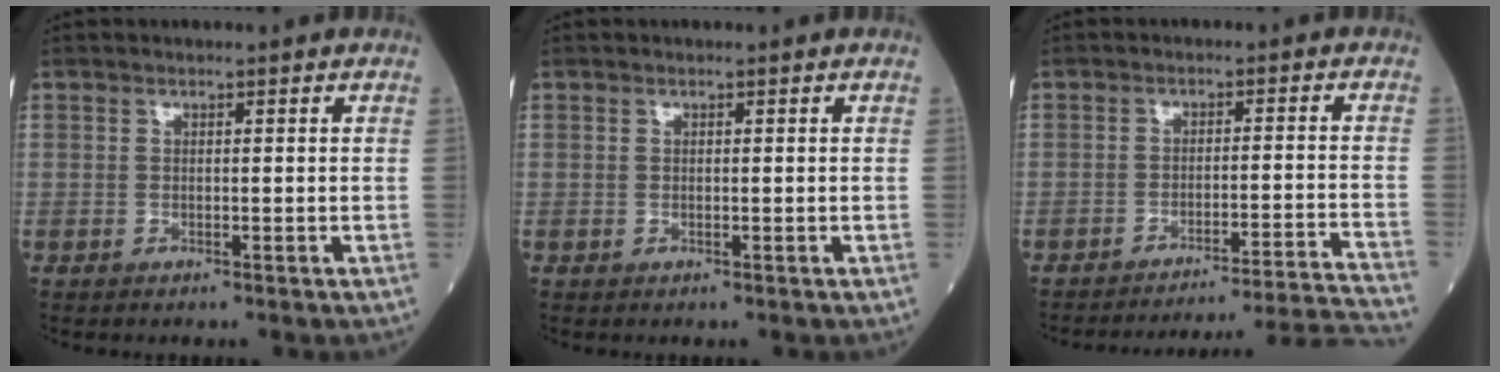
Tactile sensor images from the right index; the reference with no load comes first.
{"total": 0.0}
{"total": 20.0, "force": [-19.2, -4.2, 4.0], "torque": [-0.012, -0.031, -0.249]}